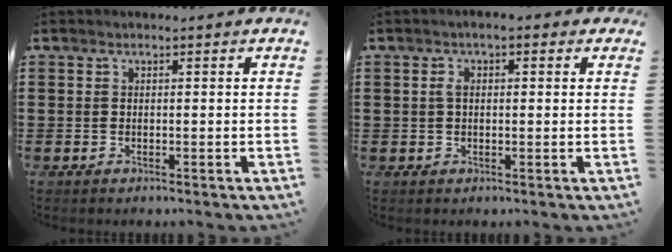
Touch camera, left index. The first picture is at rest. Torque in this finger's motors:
{"motor_torque": [1.13, -1.01, 0.49, 0.07]}